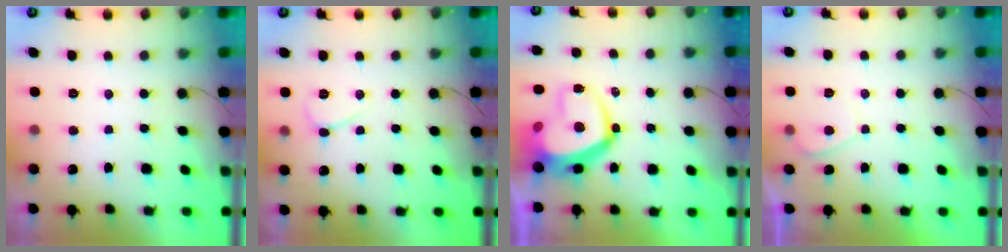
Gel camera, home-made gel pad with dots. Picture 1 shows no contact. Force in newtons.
{"total": 4.0, "press": 3.9, "slide": 0.5}
{"total": 15.2, "press": 15.1, "slide": 0.9}
{"total": 1.5, "press": 1.4, "slide": 0.6}